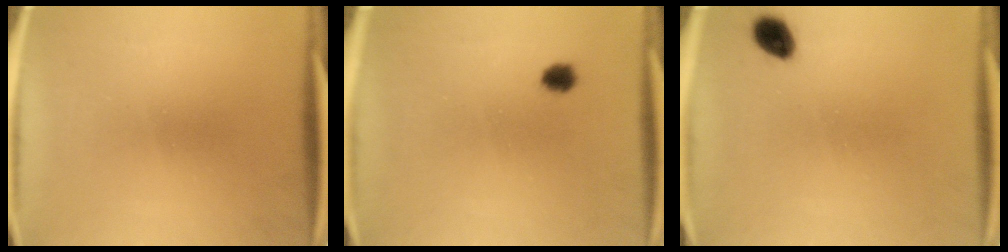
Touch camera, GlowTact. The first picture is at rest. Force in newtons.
{"total": 2.1}
{"total": 4.1}